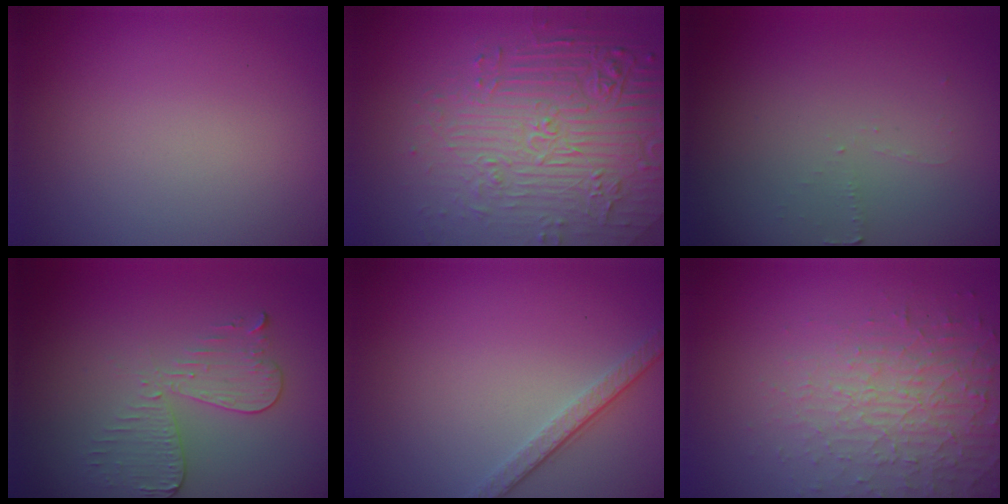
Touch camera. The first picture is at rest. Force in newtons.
{"total": 8.1, "press": 5.8, "slide": 5.7}
{"total": 0.9, "press": 0.8, "slide": 0.3}
{"total": 3.1, "press": 2.8, "slide": 1.4}
{"total": 2.6, "press": 2.0, "slide": 1.7}
{"total": 5.3, "press": 3.4, "slide": 4.0}